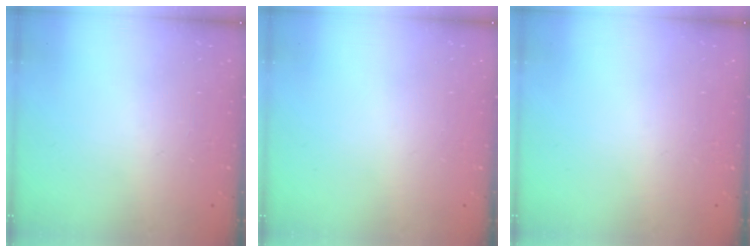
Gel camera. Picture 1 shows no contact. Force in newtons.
{"total": 0.0}
{"total": 0.0}